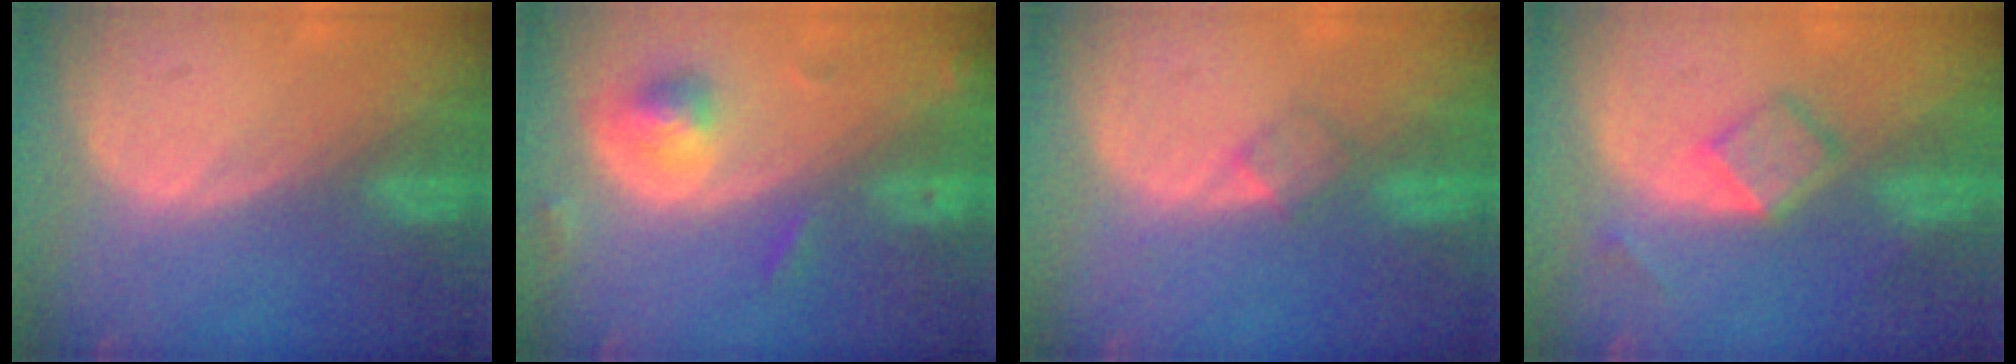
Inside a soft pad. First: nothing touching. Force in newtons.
{"total": 4.8, "press": 4.6, "slide": 1.1}
{"total": 2.0, "press": 2.0, "slide": 0.2}
{"total": 4.3, "press": 4.3, "slide": 0.6}